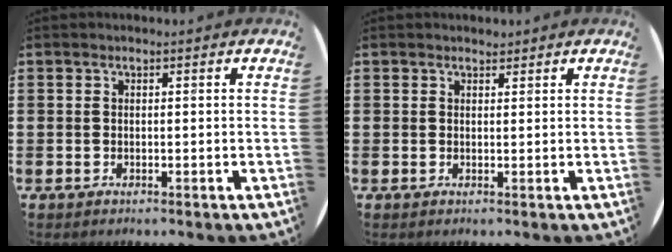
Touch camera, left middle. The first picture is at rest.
{"total": 0.9, "force": [0.9, 0.2, 0.0], "torque": [0.000, 0.002, 0.017]}